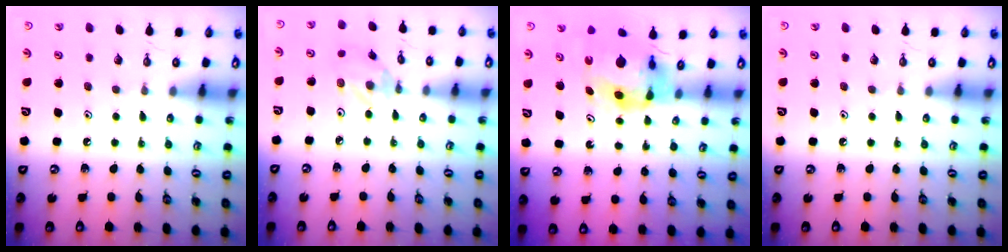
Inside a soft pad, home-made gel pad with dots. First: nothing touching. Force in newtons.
{"total": 2.7, "press": 2.7, "slide": 0.1}
{"total": 8.8, "press": 8.7, "slide": 0.8}
{"total": 0.0}